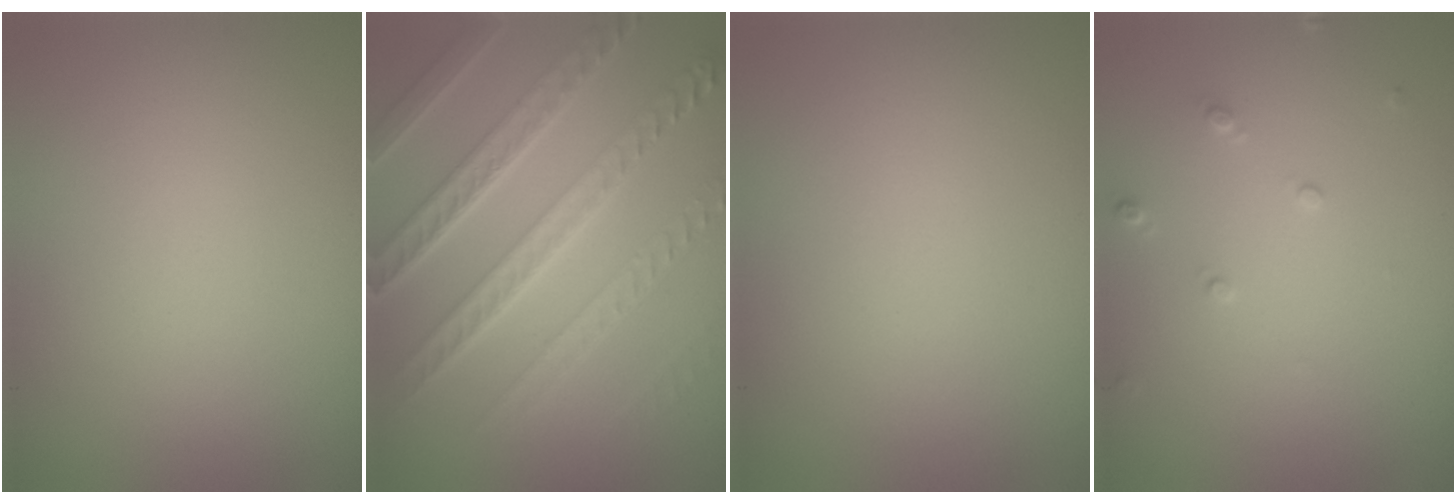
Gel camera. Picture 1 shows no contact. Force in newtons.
{"total": 8.2, "press": 5.9, "slide": 5.7}
{"total": 0.0}
{"total": 1.1, "press": 1.1, "slide": 0.2}